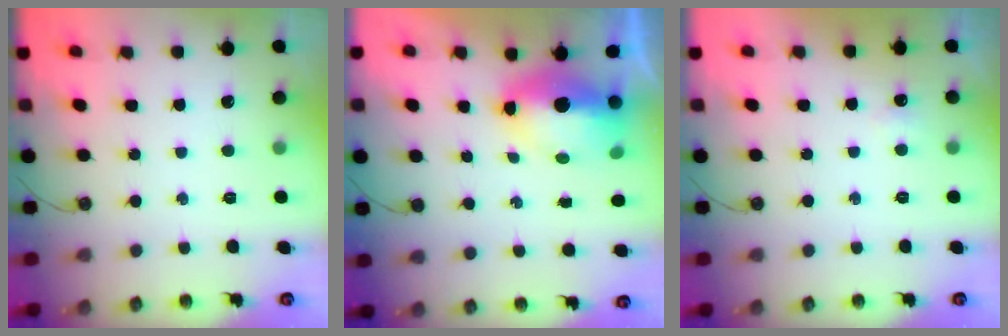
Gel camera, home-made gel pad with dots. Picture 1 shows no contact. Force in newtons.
{"total": 9.5, "press": 9.5, "slide": 1.0}
{"total": 2.8, "press": 2.7, "slide": 0.6}